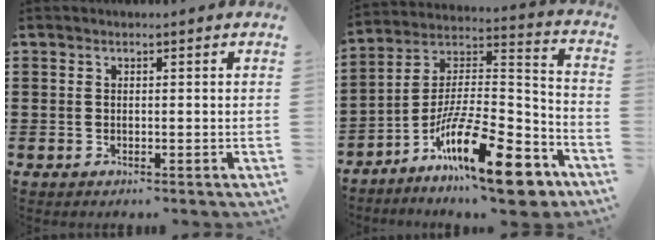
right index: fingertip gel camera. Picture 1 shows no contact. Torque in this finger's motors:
{"motor_torque": [0.27, 0.31, 0.82, 0.12]}